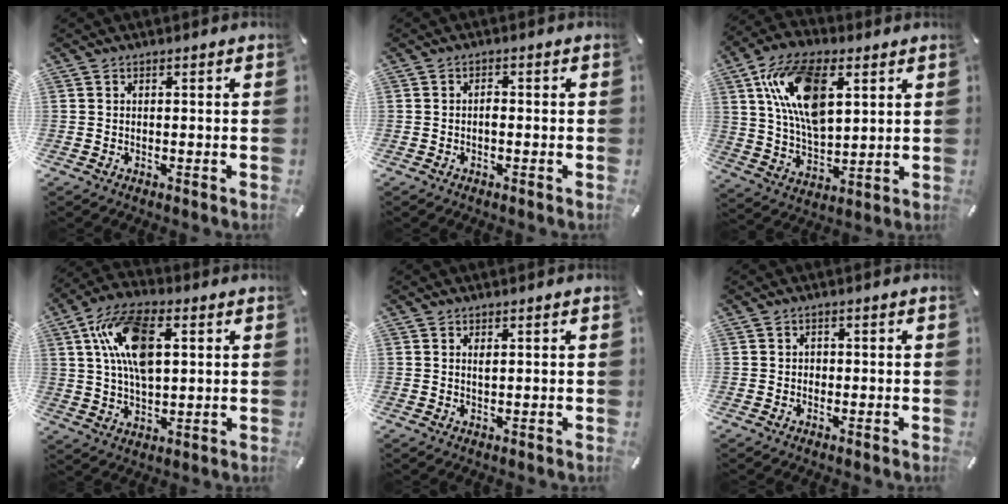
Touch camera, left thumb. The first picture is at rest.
{"total": 1.3, "force": [-0.4, 0.7, 1.1], "torque": [-0.022, 0.002, -0.008]}
{"total": 17.3, "force": [6.6, 9.7, 12.6], "torque": [-0.264, -0.007, 0.118]}
{"total": 14.2, "force": [4.3, 7.8, 11.0], "torque": [-0.225, 0.003, 0.073]}
{"total": 1.1, "force": [0.5, 0.3, 0.9], "torque": [-0.020, -0.001, 0.008]}
{"total": 0.8, "force": [-0.3, 0.7, 0.2], "torque": [-0.003, 0.006, -0.008]}